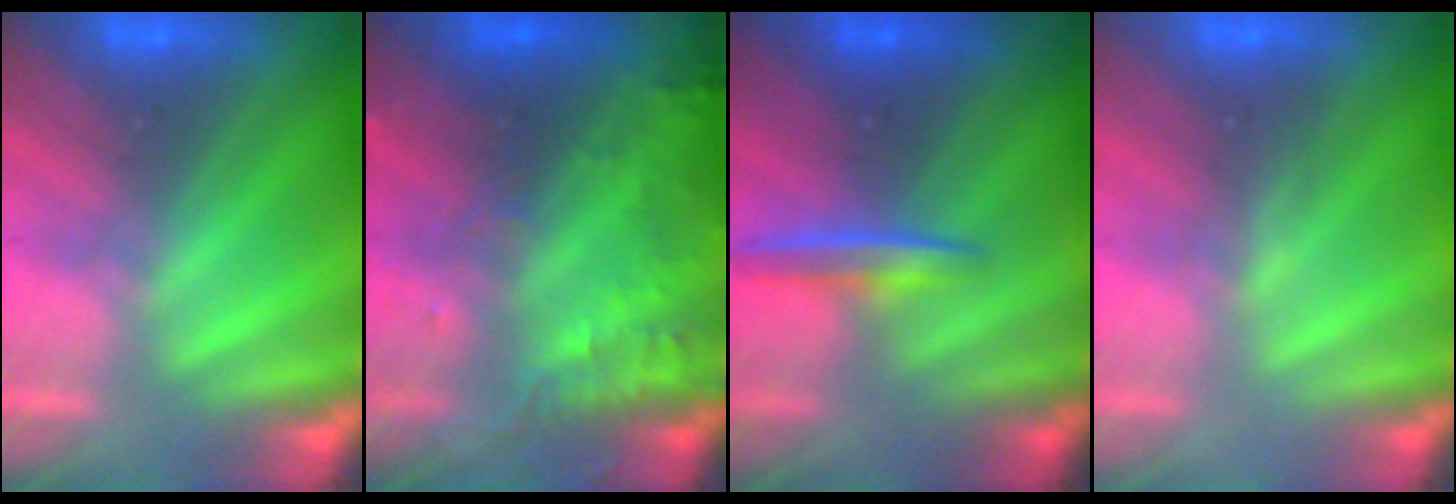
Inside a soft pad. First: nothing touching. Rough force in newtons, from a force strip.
{"total": 8.5}
{"total": 1.5}
{"total": 2.9}